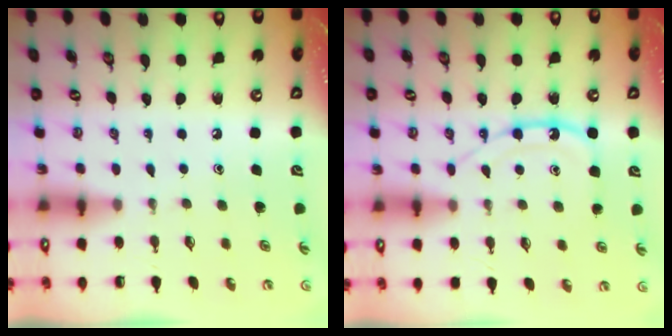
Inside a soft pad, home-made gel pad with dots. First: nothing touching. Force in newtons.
{"total": 12.5, "press": 12.5, "slide": 1.0}